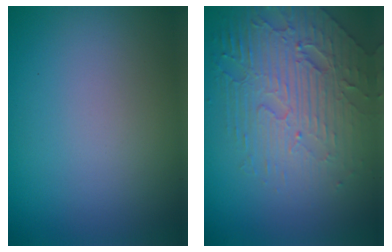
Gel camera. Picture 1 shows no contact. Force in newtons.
{"total": 6.4, "press": 4.8, "slide": 4.4}